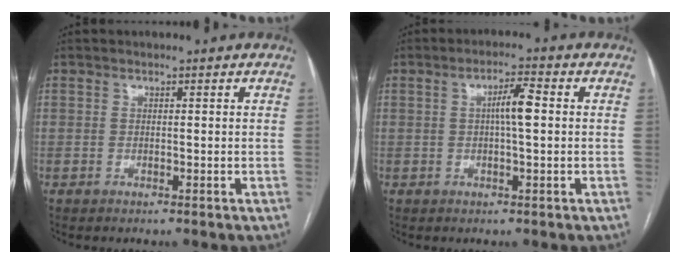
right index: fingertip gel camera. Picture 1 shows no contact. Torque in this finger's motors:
{"motor_torque": [0.44, 0.17, 0.13, 0.07]}